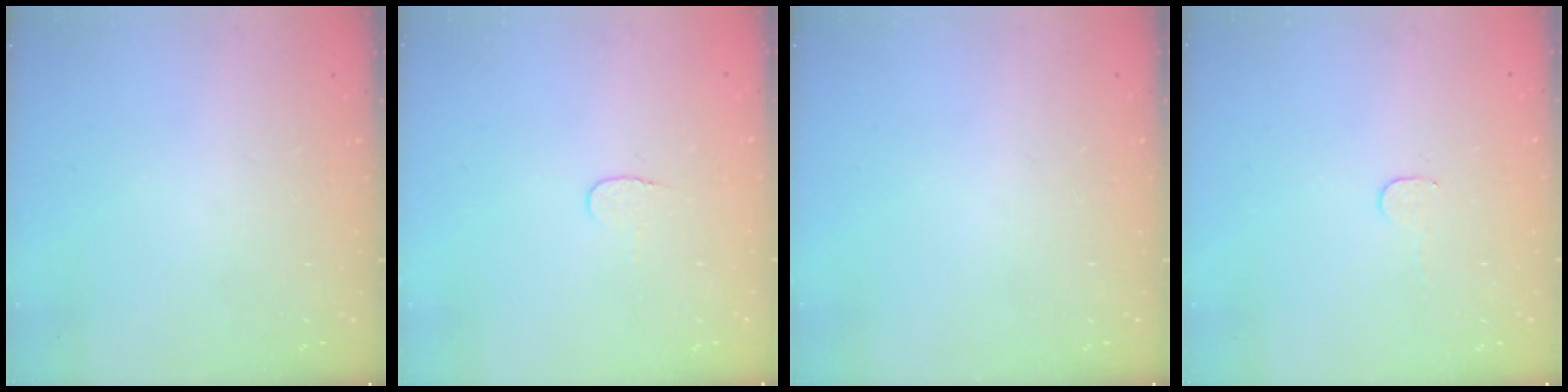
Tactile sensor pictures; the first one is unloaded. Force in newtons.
{"total": 3.9, "press": 3.9, "slide": 0.2}
{"total": 0.0}
{"total": 2.8, "press": 2.8, "slide": 0.2}